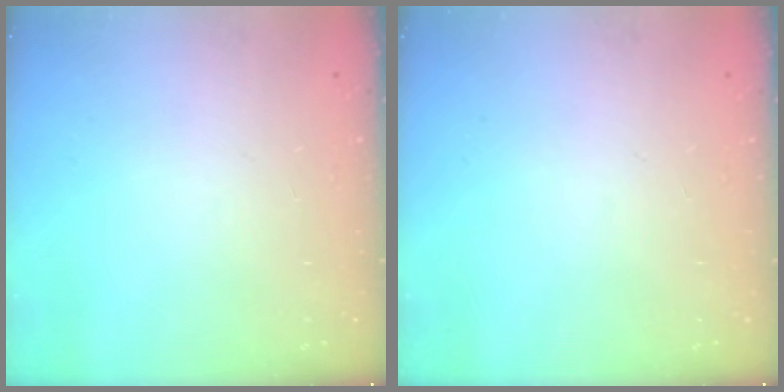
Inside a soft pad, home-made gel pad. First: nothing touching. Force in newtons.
{"total": 0.0}